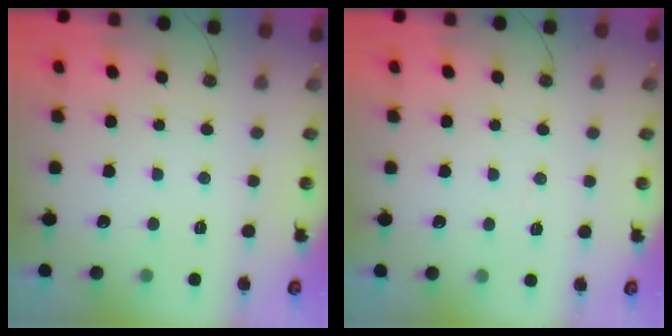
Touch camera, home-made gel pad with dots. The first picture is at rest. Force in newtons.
{"total": 5.1, "press": 2.6, "slide": 4.4}